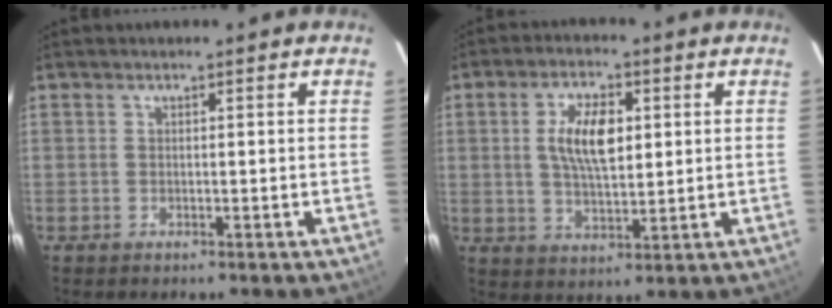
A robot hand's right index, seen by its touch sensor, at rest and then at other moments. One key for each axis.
{"total": 8.9, "fx": 1.8, "fy": 4.0, "fz": 7.8, "tx": -0.146, "ty": 0.008, "tz": 0.034}